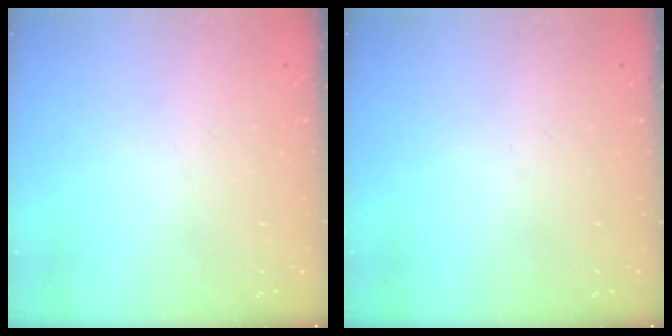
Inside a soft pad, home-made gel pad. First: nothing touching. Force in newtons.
{"total": 0.0}